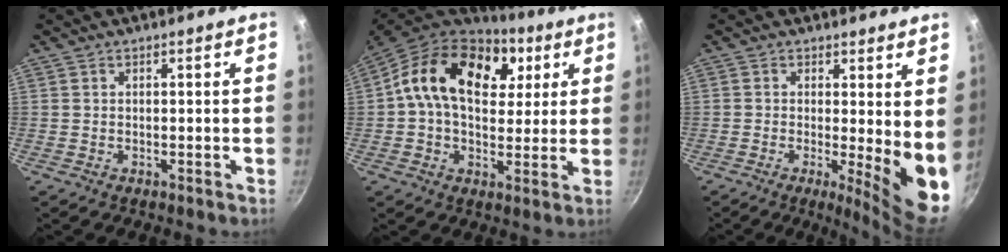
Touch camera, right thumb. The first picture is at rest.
{"total": 21.3, "force": [6.4, 14.1, 14.6], "torque": [-0.223, 0.002, 0.090]}
{"total": 9.2, "force": [-0.1, 2.3, 8.9], "torque": [-0.108, -0.023, 0.001]}